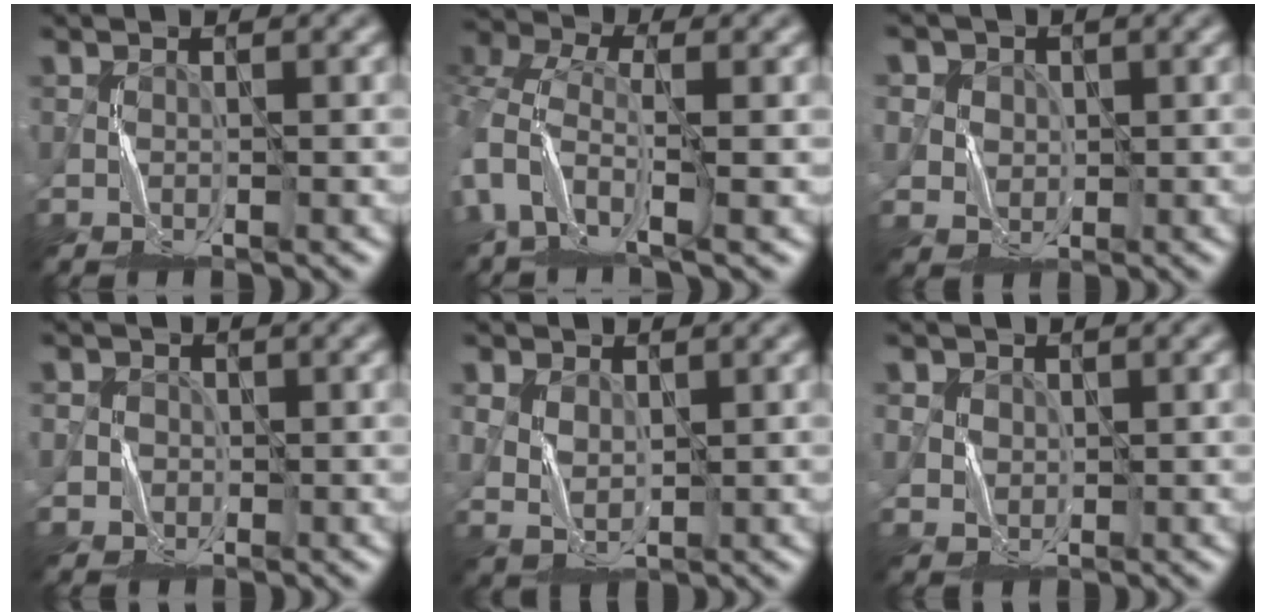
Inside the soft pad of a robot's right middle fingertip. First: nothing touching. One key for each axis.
{"total": 6.1, "fx": -0.8, "fy": 3.8, "fz": 4.7, "tx": -0.113, "ty": -0.012, "tz": -0.031}
{"total": 4.7, "fx": 1.8, "fy": 4.2, "fz": 1.3, "tx": -0.037, "ty": 0.008, "tz": 0.029}
{"total": 2.6, "fx": 0.0, "fy": 2.6, "fz": 0.1, "tx": 0.000, "ty": 0.002, "tz": -0.002}
{"total": 2.4, "fx": 0.5, "fy": 1.9, "fz": 1.4, "tx": -0.036, "ty": -0.004, "tz": 0.013}
{"total": 2.9, "fx": 1.0, "fy": 2.6, "fz": 0.7, "tx": -0.035, "ty": 0.000, "tz": 0.028}